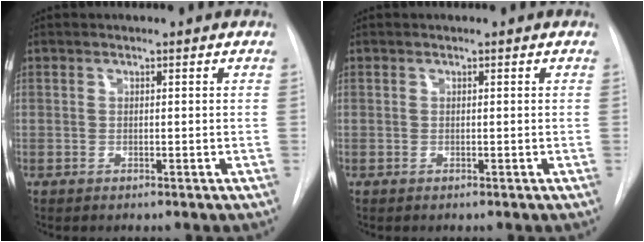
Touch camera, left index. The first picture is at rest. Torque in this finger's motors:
{"motor_torque": [-0.04, 0.05, 0.07, 0.00]}